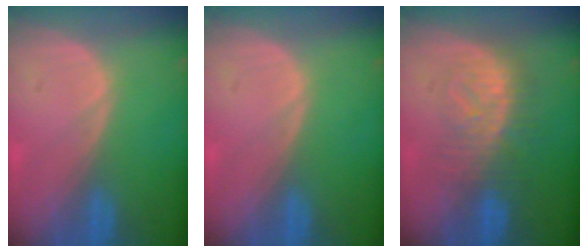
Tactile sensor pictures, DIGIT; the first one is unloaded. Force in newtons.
{"total": 0.0}
{"total": 8.2, "press": 7.6, "slide": 2.9}